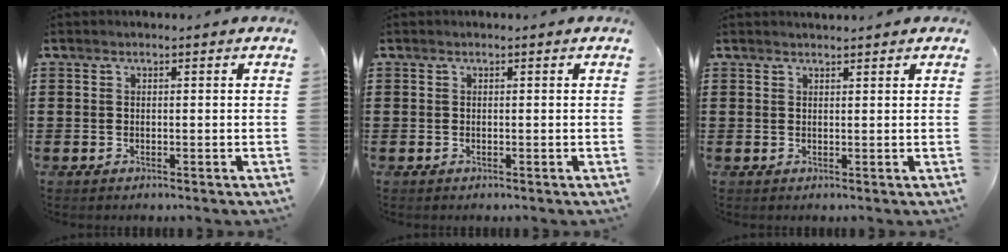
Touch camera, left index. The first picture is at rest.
{"total": 0.0}
{"total": 1.0, "force": [1.0, 0.1, 0.2], "torque": [-0.005, 0.000, 0.019]}